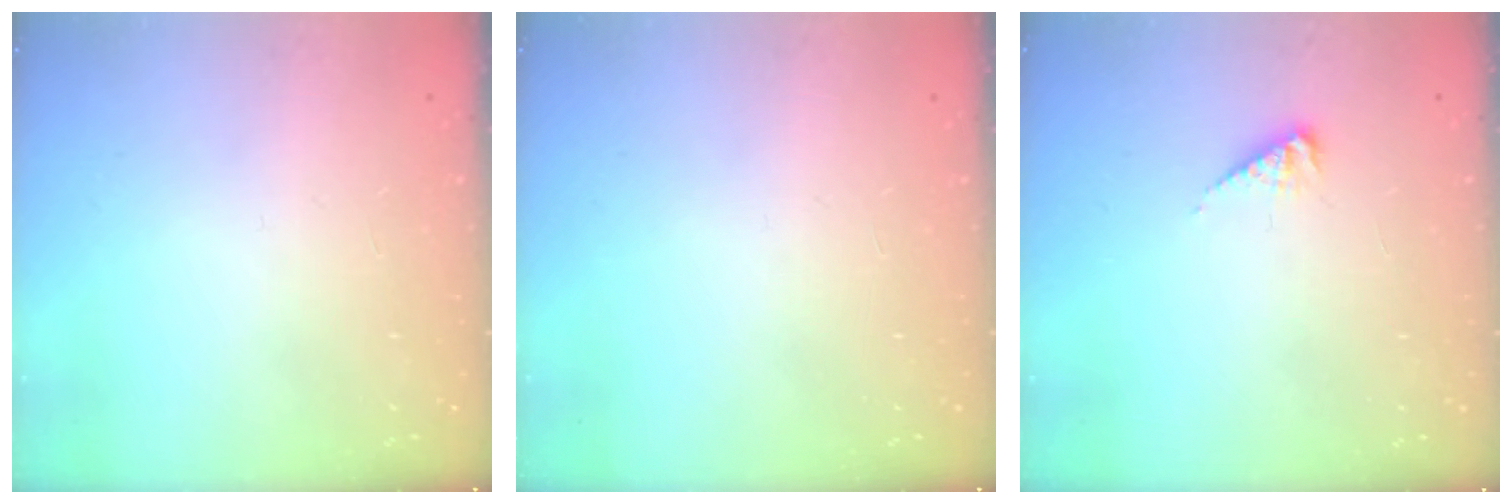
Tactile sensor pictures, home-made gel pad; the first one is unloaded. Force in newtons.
{"total": 0.0}
{"total": 2.9, "press": 2.9, "slide": 0.4}